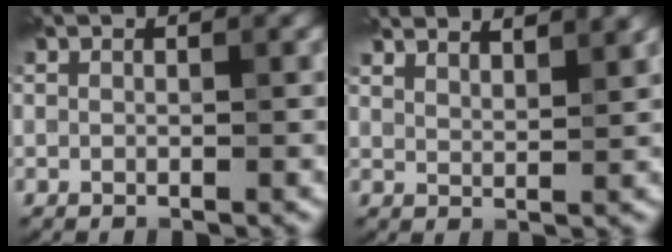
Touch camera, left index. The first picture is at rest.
{"total": 5.0, "force": [4.4, 1.3, 2.1], "torque": [-0.012, 0.019, 0.043]}